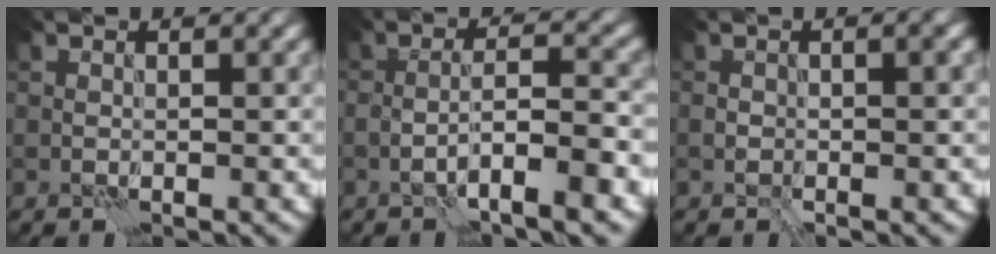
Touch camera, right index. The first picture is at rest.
{"total": 5.1, "force": [-2.0, 0.8, 4.6], "torque": [-0.073, 0.012, -0.040]}
{"total": 2.1, "force": [-0.4, 0.8, 1.9], "torque": [-0.029, -0.002, -0.008]}